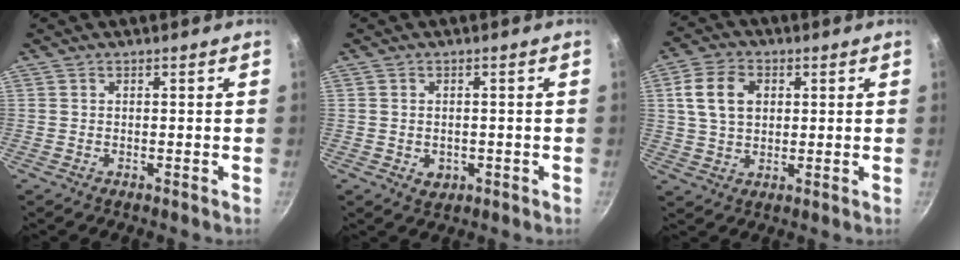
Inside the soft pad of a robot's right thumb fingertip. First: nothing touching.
{"total": 2.9, "force": [-0.7, 2.3, 1.6], "torque": [-0.022, 0.001, -0.002]}
{"total": 9.2, "force": [2.2, 6.6, 6.0], "torque": [-0.097, 0.007, 0.035]}